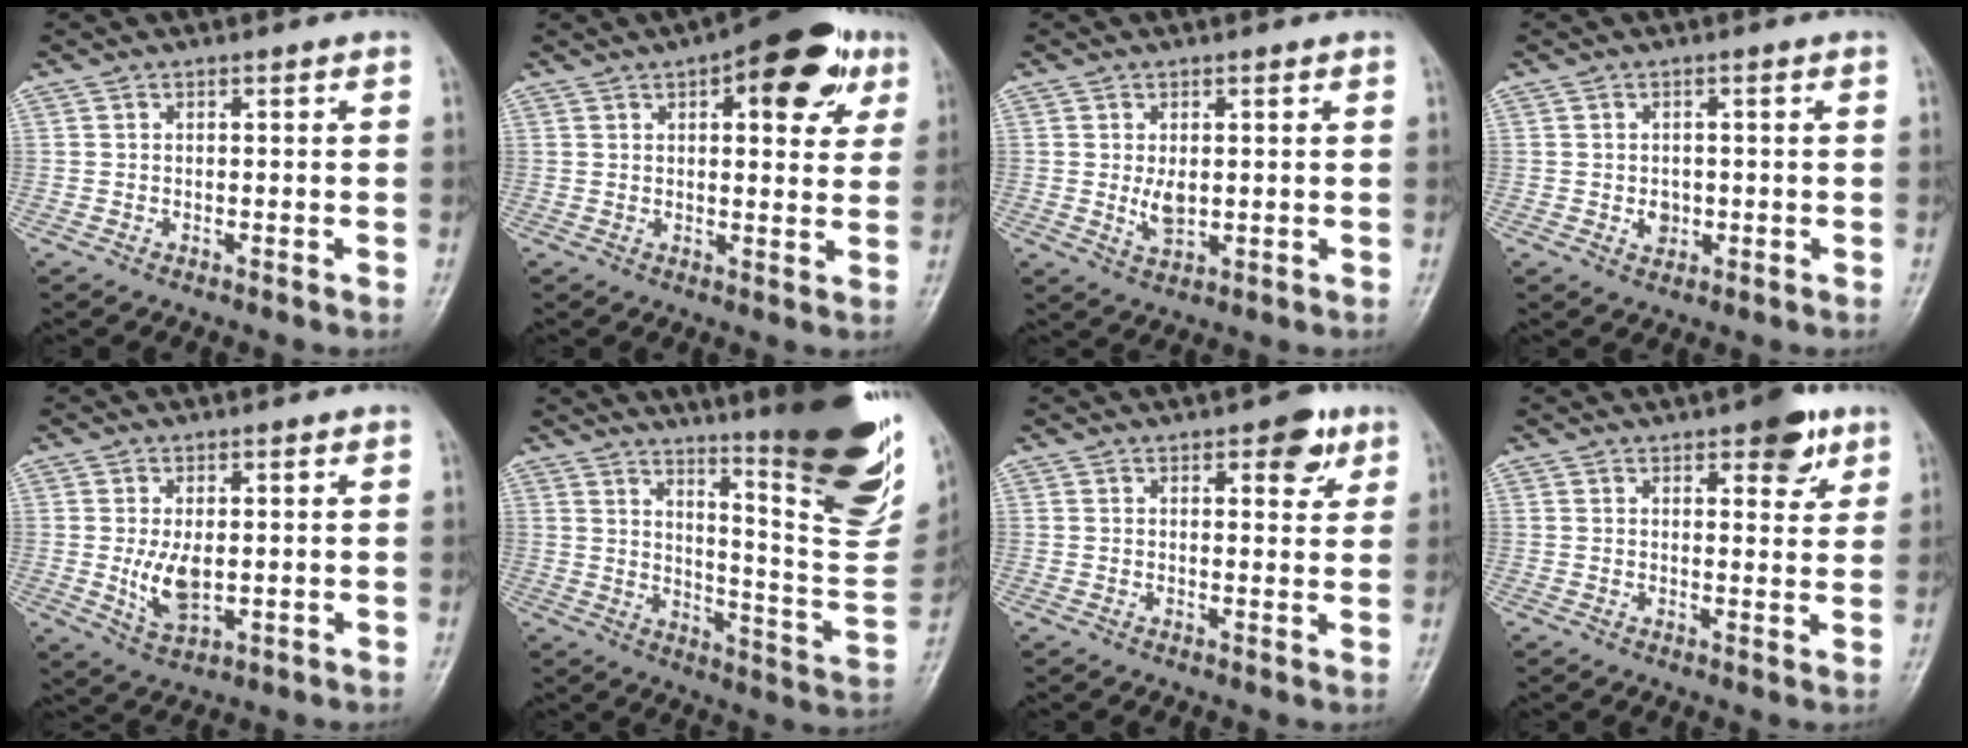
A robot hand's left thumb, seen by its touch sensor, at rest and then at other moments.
{"total": 14.5, "force": [6.6, 6.1, 11.4], "torque": [-0.106, -0.008, 0.078]}
{"total": 3.7, "force": [0.3, 2.1, 3.0], "torque": [-0.046, -0.010, 0.012]}
{"total": 2.5, "force": [-0.4, 2.1, 1.4], "torque": [-0.010, 0.001, -0.001]}
{"total": 5.7, "force": [0.1, 3.2, 4.8], "torque": [-0.081, -0.014, 0.011]}
{"total": 26.3, "force": [16.6, 4.1, 20.0], "torque": [-0.255, -0.107, 0.231]}
{"total": 5.4, "force": [2.9, 2.6, 3.8], "torque": [-0.027, -0.011, 0.030]}
{"total": 6.7, "force": [3.9, 2.9, 4.6], "torque": [-0.034, -0.017, 0.045]}